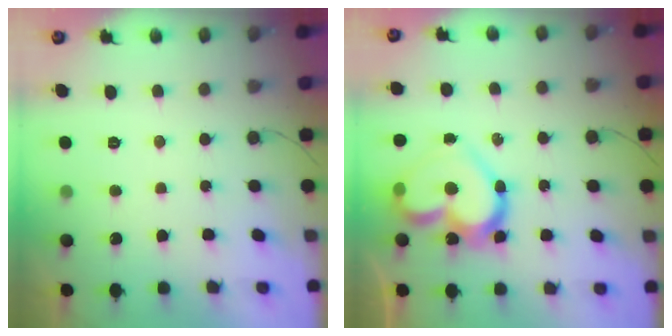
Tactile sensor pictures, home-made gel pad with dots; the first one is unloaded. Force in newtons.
{"total": 18.1, "press": 18.0, "slide": 2.1}